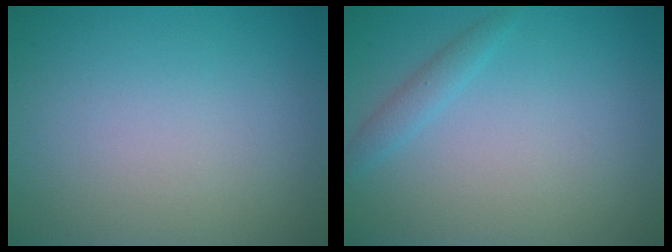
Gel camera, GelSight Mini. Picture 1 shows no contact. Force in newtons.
{"total": 1.3, "press": 1.3, "slide": 0.1}